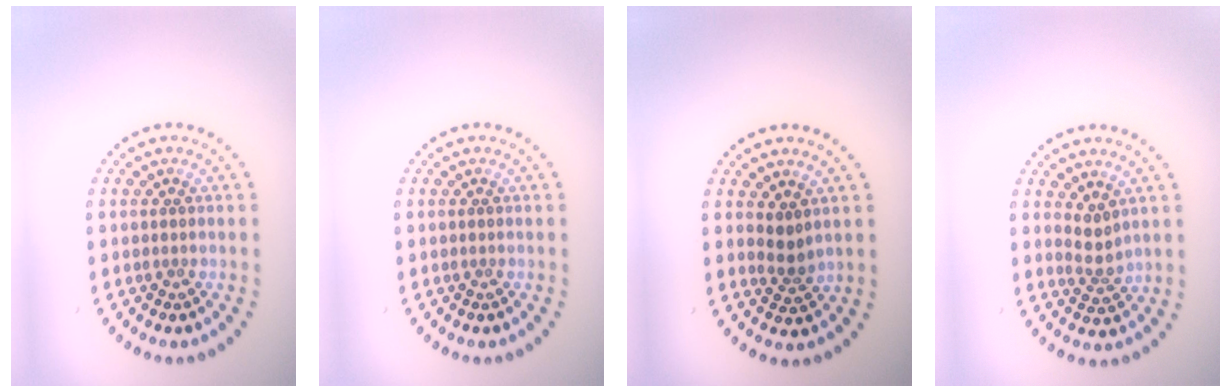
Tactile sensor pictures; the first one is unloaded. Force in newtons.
{"total": 0.0}
{"total": 1.6, "press": 1.2, "slide": 1.0}
{"total": 1.8, "press": 1.4, "slide": 1.2}